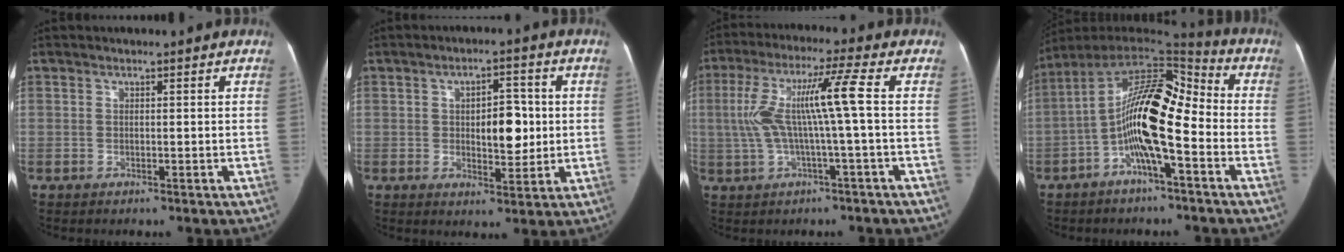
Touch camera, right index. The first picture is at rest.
{"total": 7.0, "force": [0.4, 3.1, 6.2], "torque": [-0.083, 0.008, 0.011]}
{"total": 9.9, "force": [0.1, -0.7, 9.9], "torque": [-0.201, 0.024, 0.003]}
{"total": 13.1, "force": [-3.7, 3.2, 12.2], "torque": [-0.209, 0.043, -0.066]}